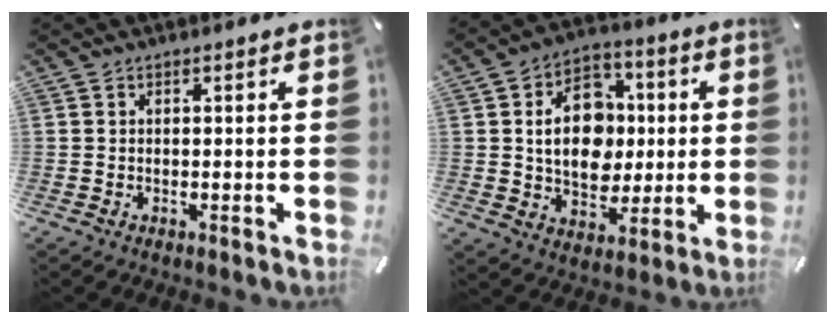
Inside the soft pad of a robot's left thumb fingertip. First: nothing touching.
{"total": 14.4, "force": [0.7, 11.5, 8.6], "torque": [-0.139, 0.015, 0.016]}